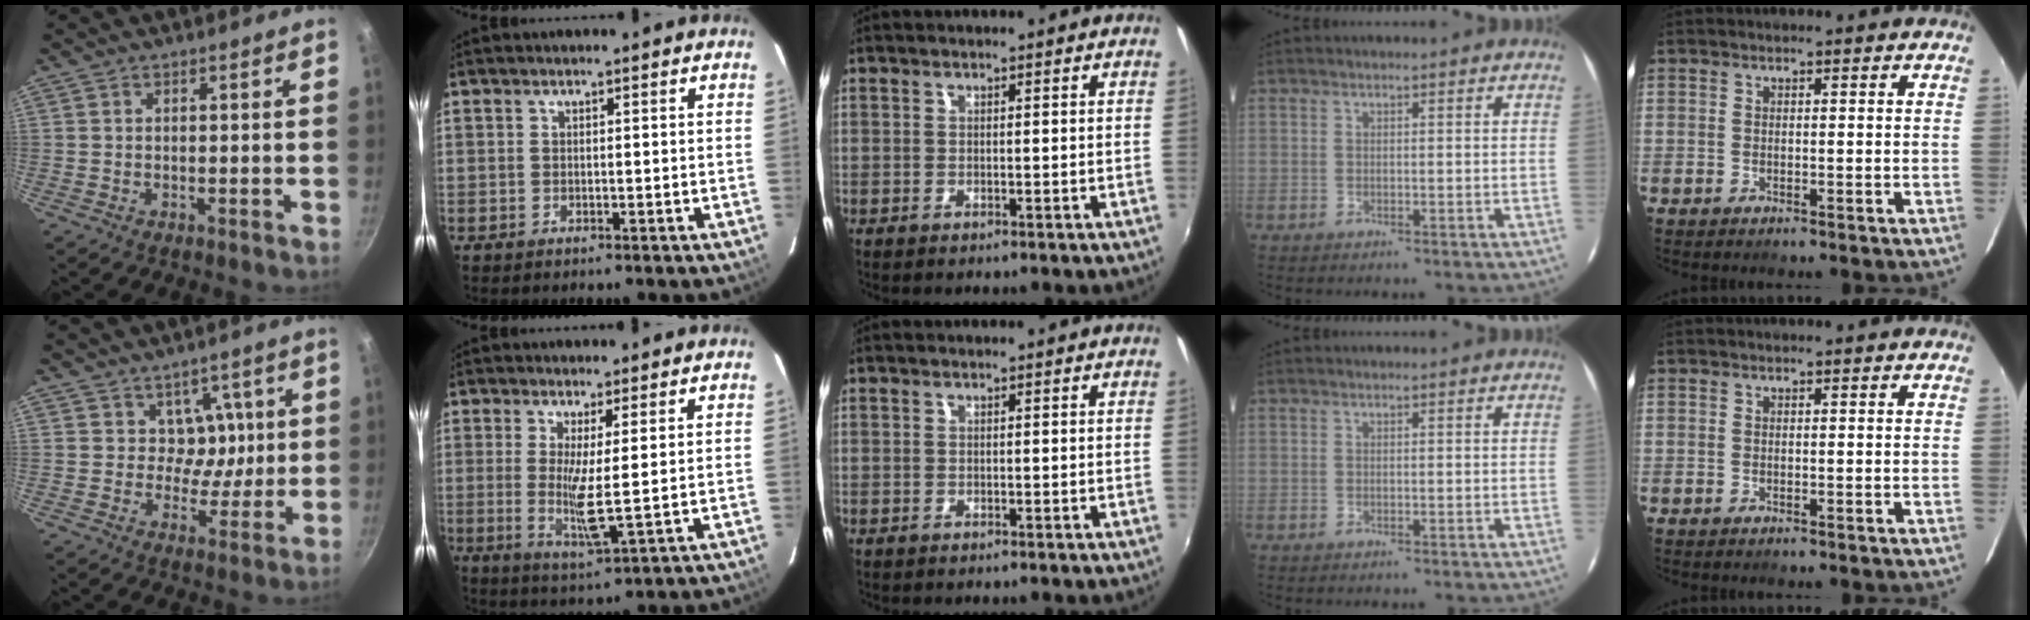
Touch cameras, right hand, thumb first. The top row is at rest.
{"thumb": {"total": 7.7, "force": [2.8, 6.6, 2.7], "torque": [0.004, -0.035, 0.041]}, "index": {"total": 8.9, "force": [2.5, 0.0, 8.5], "torque": [-0.151, -0.030, 0.042]}}